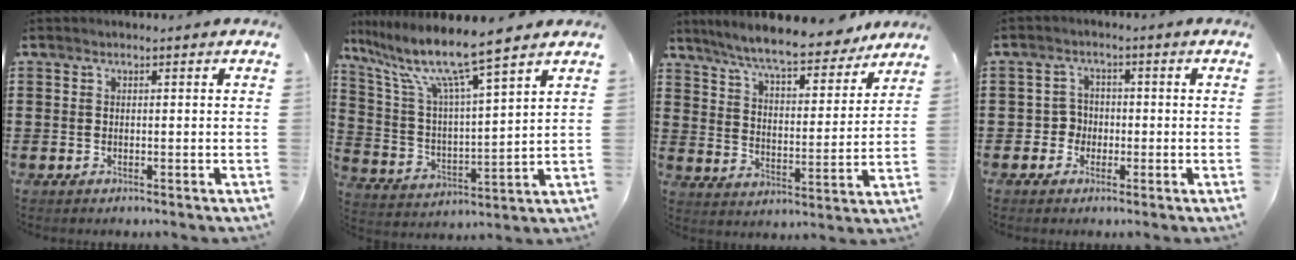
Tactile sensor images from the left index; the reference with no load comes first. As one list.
[{"total": 10.4, "force": [8.4, 0.1, 6.1], "torque": [-0.152, -0.046, 0.137]}, {"total": 8.6, "force": [7.7, 0.6, 3.7], "torque": [-0.104, -0.038, 0.134]}, {"total": 3.0, "force": [-1.1, 2.7, 0.8], "torque": [-0.026, 0.005, -0.025]}]